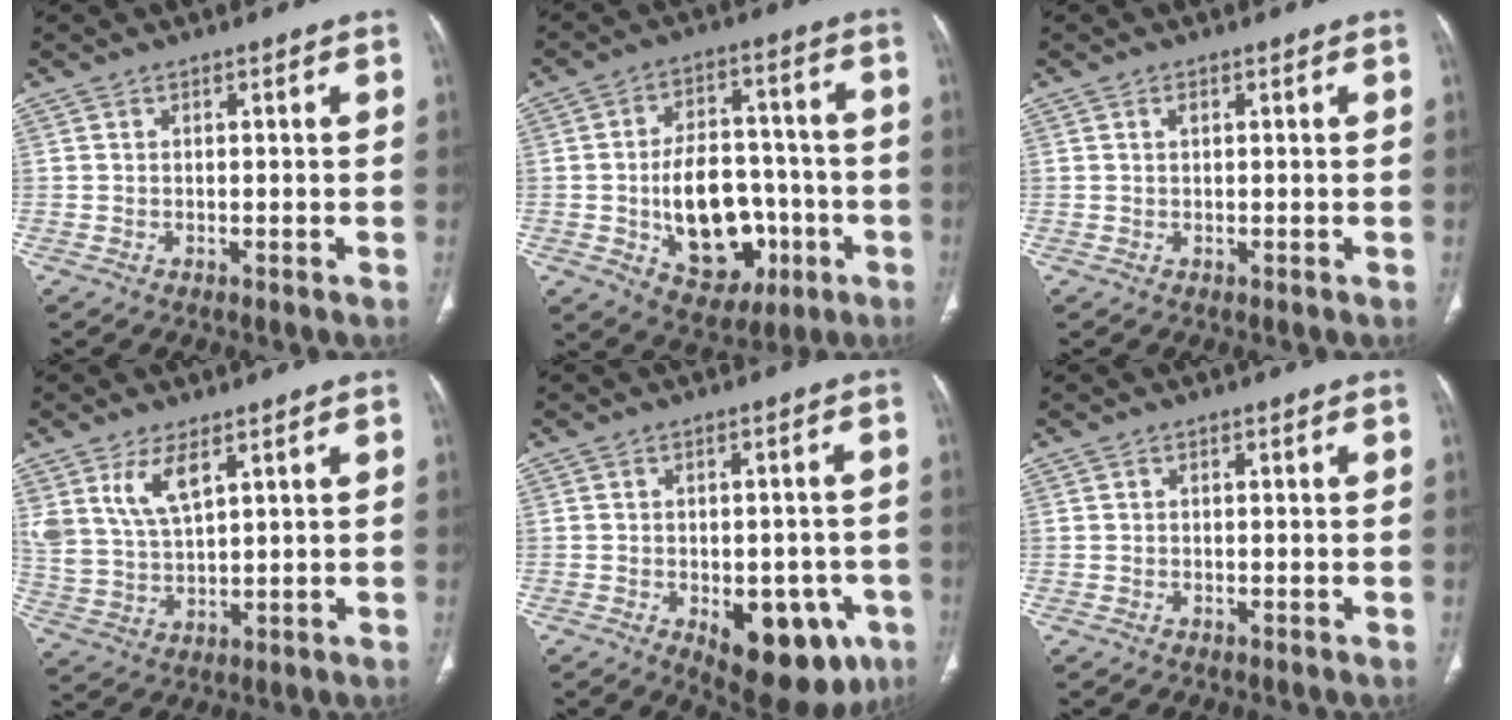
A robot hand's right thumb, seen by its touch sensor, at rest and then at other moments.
{"total": 17.4, "force": [-4.0, 11.6, 12.4], "torque": [-0.148, 0.034, -0.044]}
{"total": 1.0, "force": [0.4, 0.5, 0.7], "torque": [-0.013, 0.002, 0.008]}
{"total": 7.9, "force": [4.3, 3.4, 5.8], "torque": [-0.111, -0.022, 0.096]}
{"total": 15.4, "force": [-6.2, 8.2, 11.5], "torque": [-0.112, 0.014, -0.067]}
{"total": 0.0}